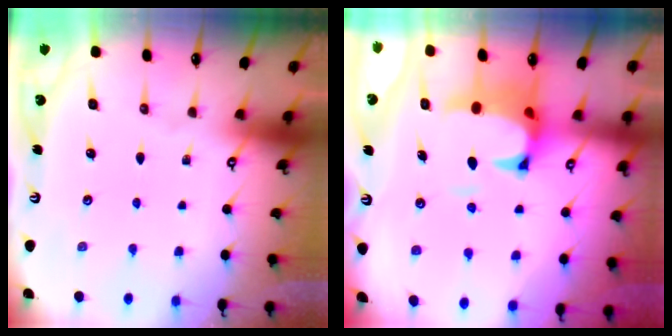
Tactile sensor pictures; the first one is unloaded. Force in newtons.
{"total": 2.6, "press": 2.4, "slide": 1.1}